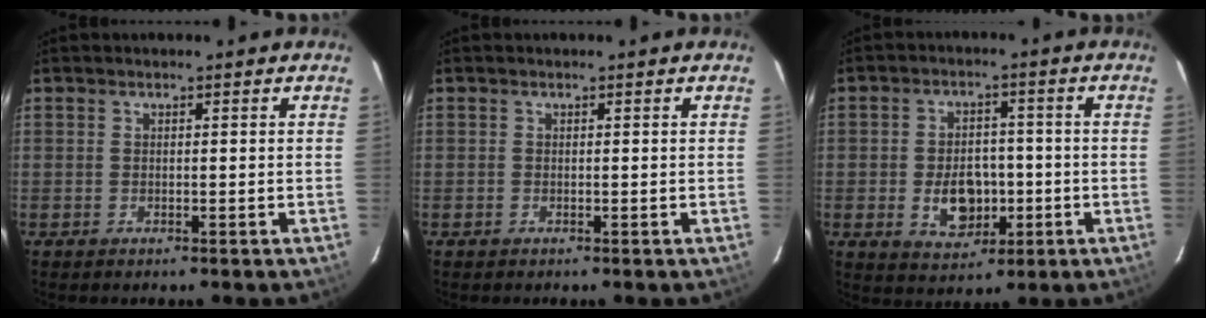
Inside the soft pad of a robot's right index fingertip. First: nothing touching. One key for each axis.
{"total": 0.0}
{"total": 8.5, "fx": -2.1, "fy": 6.0, "fz": 5.7, "tx": -0.111, "ty": 0.005, "tz": -0.021}